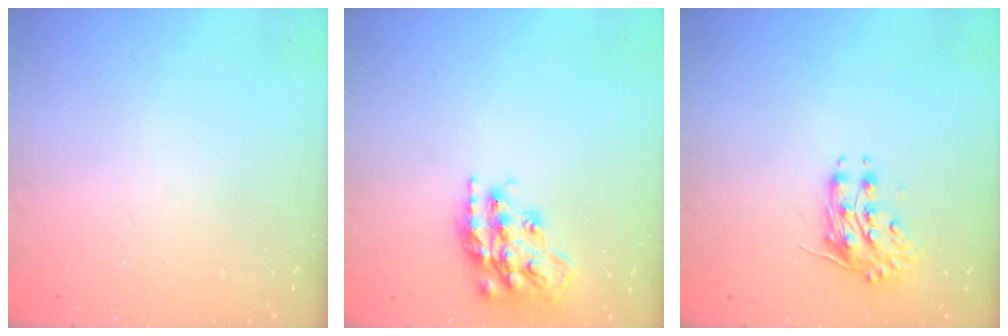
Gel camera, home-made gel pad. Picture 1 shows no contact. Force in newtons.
{"total": 17.8, "press": 17.7, "slide": 1.3}
{"total": 8.2, "press": 8.2, "slide": 0.3}